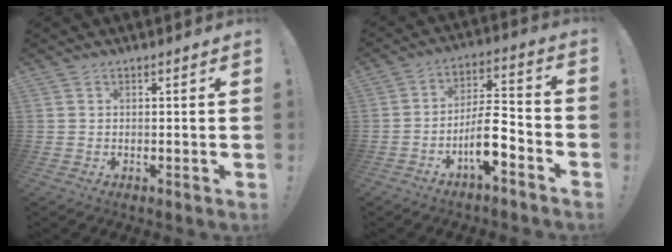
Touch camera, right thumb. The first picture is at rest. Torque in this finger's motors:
{"motor_torque": [3.25, 1.76, 1.70, -1.07, 0.62]}